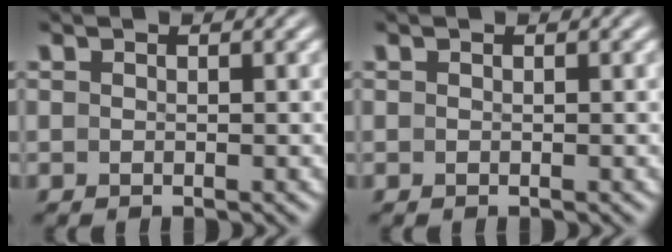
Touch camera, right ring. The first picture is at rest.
{"total": 1.2, "force": [-0.3, -1.1, -0.4], "torque": [0.014, -0.011, 0.005]}